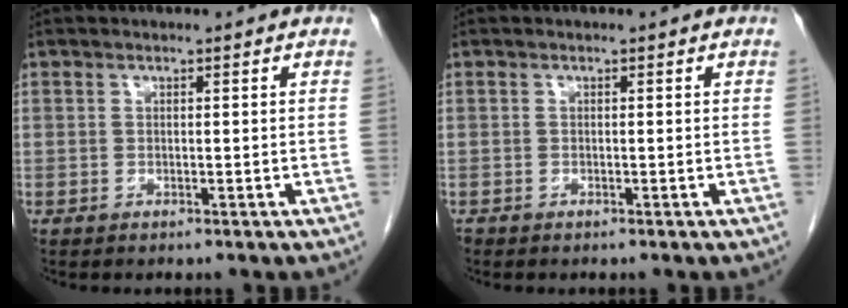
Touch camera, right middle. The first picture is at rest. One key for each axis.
{"total": 0.0}